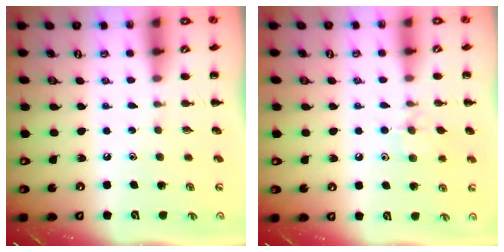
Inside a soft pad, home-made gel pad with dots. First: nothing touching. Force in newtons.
{"total": 7.8, "press": 7.5, "slide": 2.0}